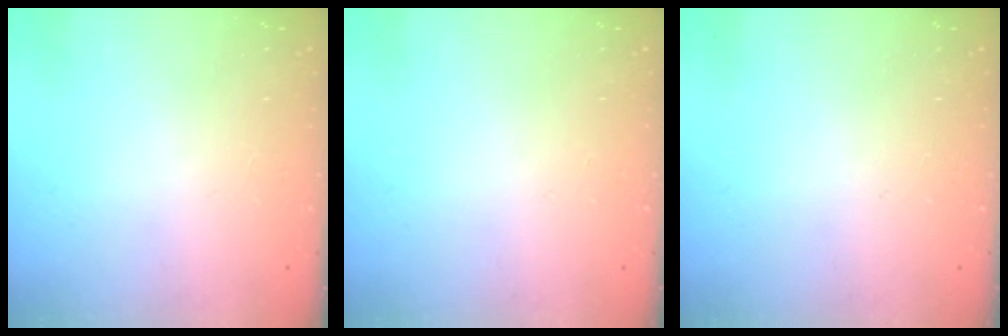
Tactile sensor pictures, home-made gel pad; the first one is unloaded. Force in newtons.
{"total": 0.0}
{"total": 0.0}